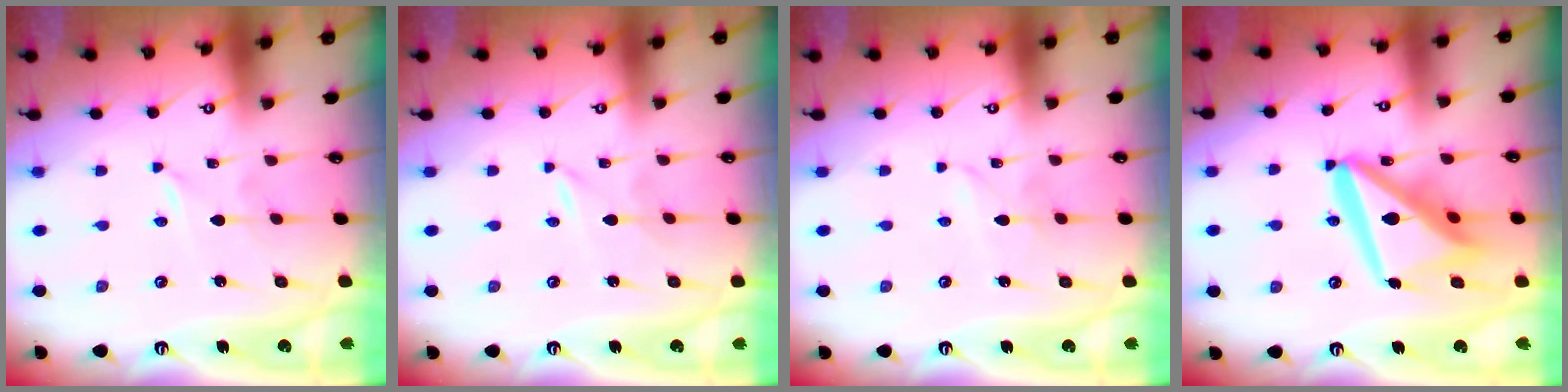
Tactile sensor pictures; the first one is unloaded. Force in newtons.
{"total": 0.0}
{"total": 2.1, "press": 2.1, "slide": 0.2}
{"total": 17.1, "press": 17.0, "slide": 1.7}